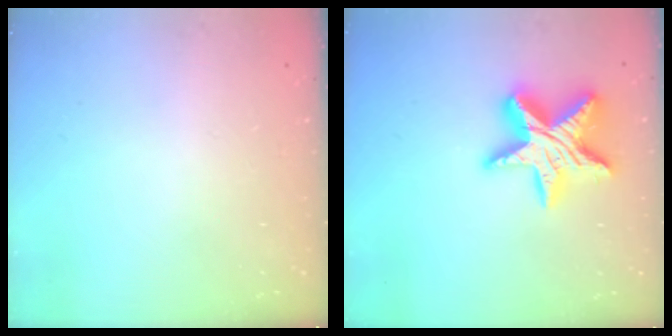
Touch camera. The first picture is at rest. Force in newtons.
{"total": 17.2, "press": 17.2, "slide": 1.4}